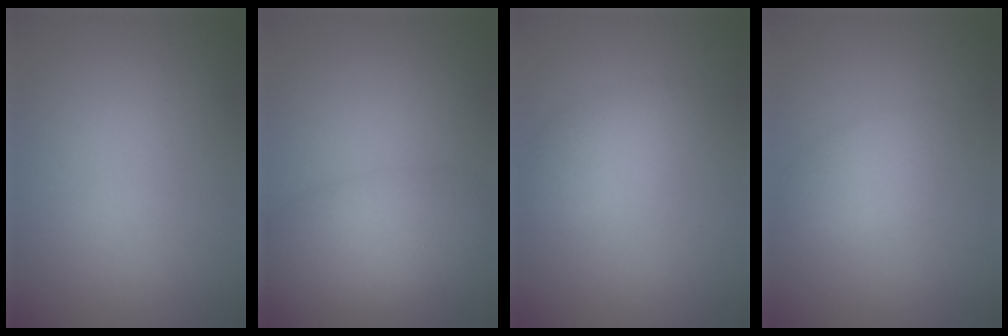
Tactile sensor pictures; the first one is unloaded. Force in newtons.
{"total": 5.1, "press": 5.1, "slide": 0.0}
{"total": 2.1, "press": 2.1, "slide": 0.2}
{"total": 2.0, "press": 2.0, "slide": 0.1}